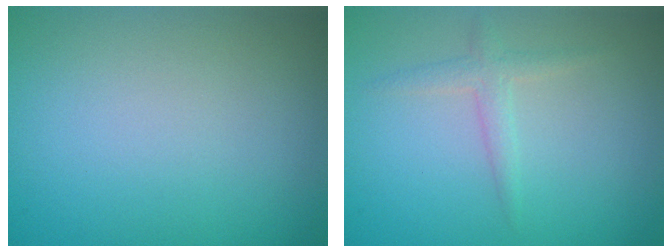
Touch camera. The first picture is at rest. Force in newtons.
{"total": 1.6, "press": 1.6, "slide": 0.1}